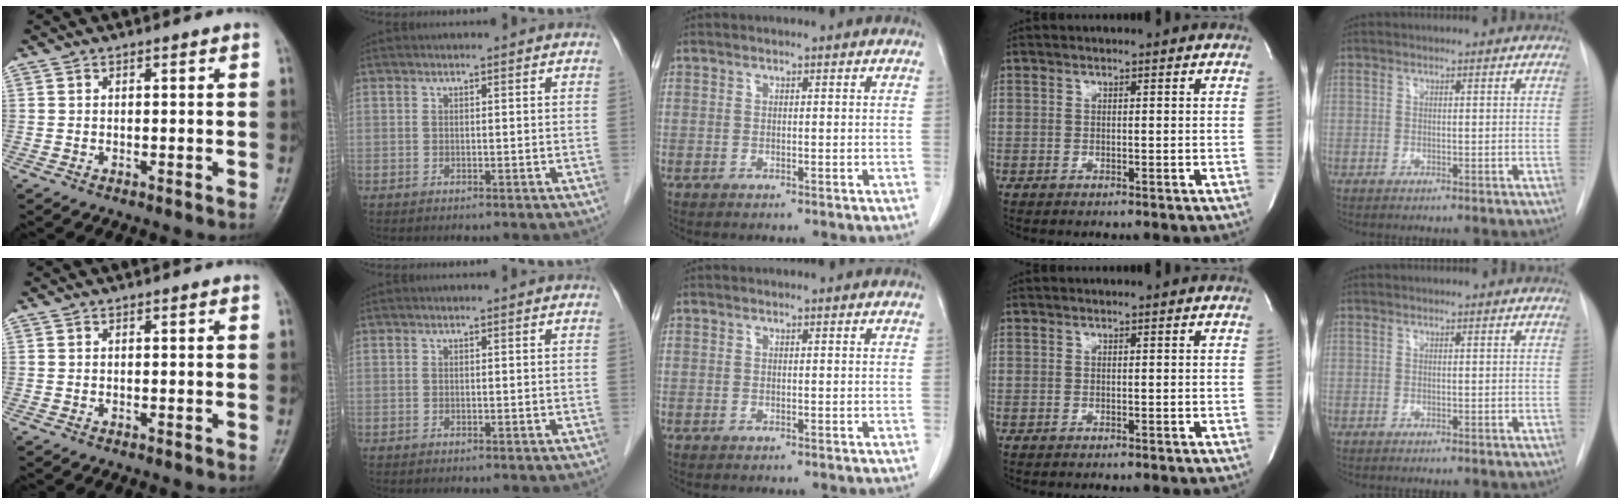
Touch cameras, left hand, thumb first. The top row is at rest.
{}